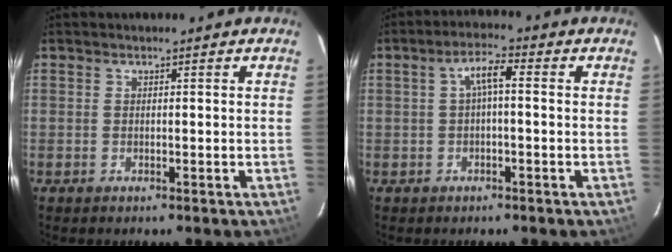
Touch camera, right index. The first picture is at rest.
{"total": 3.8, "force": [0.0, 1.1, 3.6], "torque": [-0.070, 0.013, 0.004]}